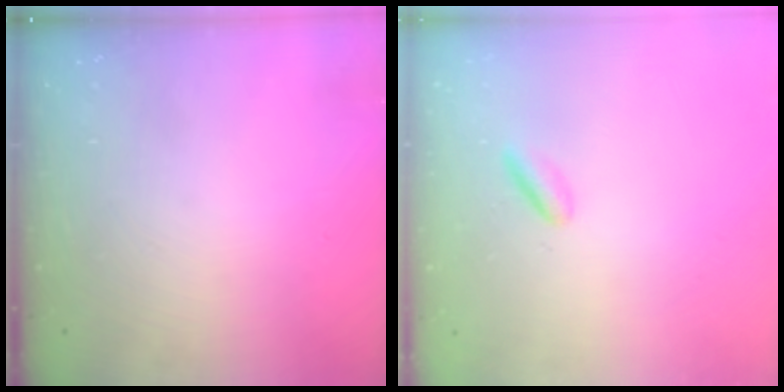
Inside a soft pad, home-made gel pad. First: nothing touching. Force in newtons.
{"total": 2.0, "press": 2.0, "slide": 0.3}